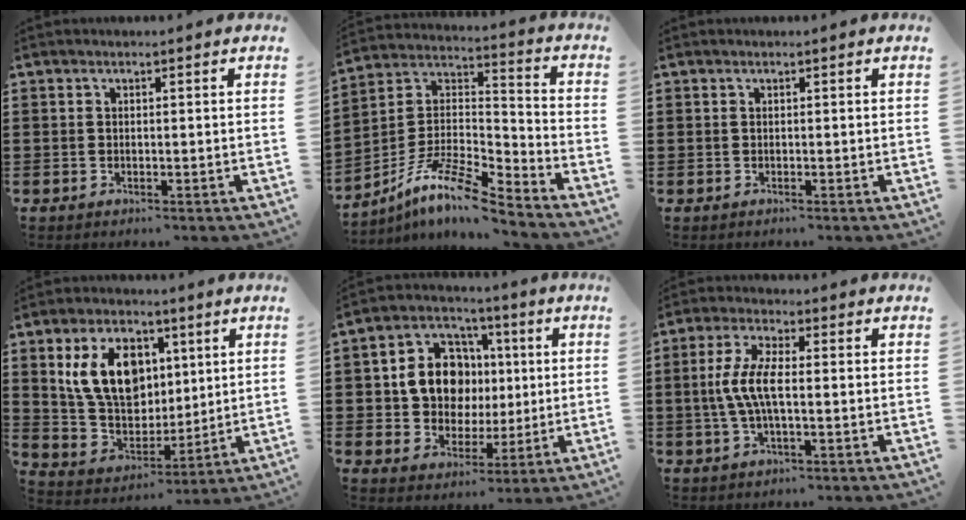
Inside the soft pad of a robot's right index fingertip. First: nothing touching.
{"total": 9.8, "force": [-8.0, 1.5, 5.5], "torque": [-0.129, -0.002, -0.168]}
{"total": 0.0}
{"total": 11.6, "force": [3.7, 8.0, 7.6], "torque": [-0.170, 0.015, 0.067]}
{"total": 9.8, "force": [0.9, 8.3, 5.1], "torque": [-0.119, 0.017, 0.019]}
{"total": 6.5, "force": [-0.6, 2.0, 6.1], "torque": [-0.144, -0.007, -0.021]}